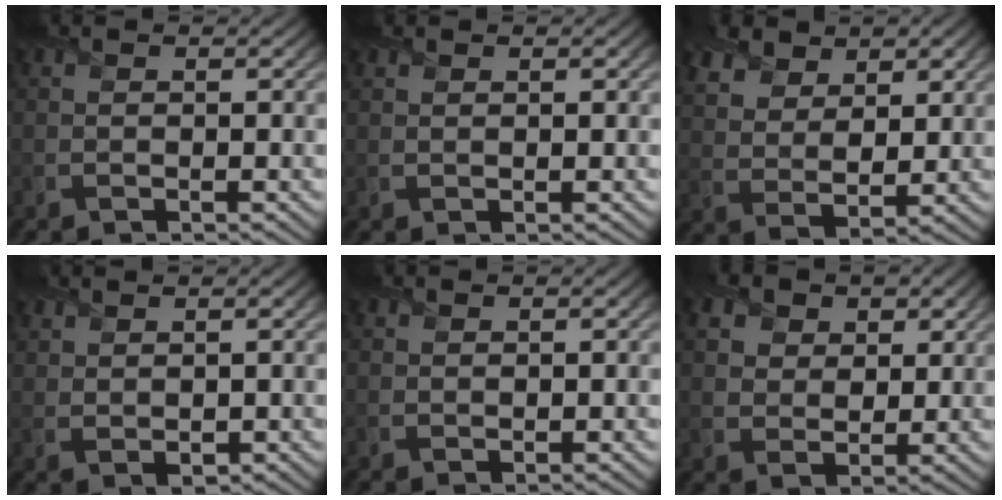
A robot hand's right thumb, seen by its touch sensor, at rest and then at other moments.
{"total": 0.7, "force": [0.6, 0.2, 0.3], "torque": [-0.007, 0.001, 0.012]}
{"total": 7.2, "force": [4.7, 4.0, 3.7], "torque": [-0.102, 0.003, 0.086]}
{"total": 2.0, "force": [1.4, 0.8, 1.2], "torque": [-0.028, 0.000, 0.036]}
{"total": 0.6, "force": [0.5, 0.3, 0.2], "torque": [-0.007, -0.001, 0.013]}
{"total": 6.2, "force": [3.3, 4.4, 2.8], "torque": [-0.091, -0.001, 0.057]}